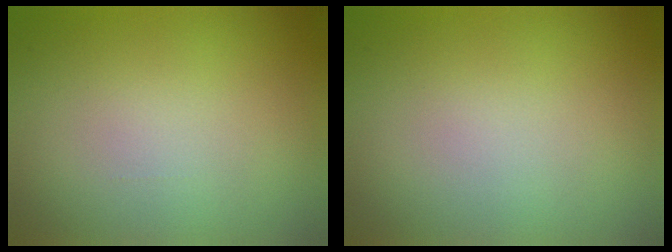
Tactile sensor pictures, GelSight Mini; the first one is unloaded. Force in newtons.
{"total": 0.0}